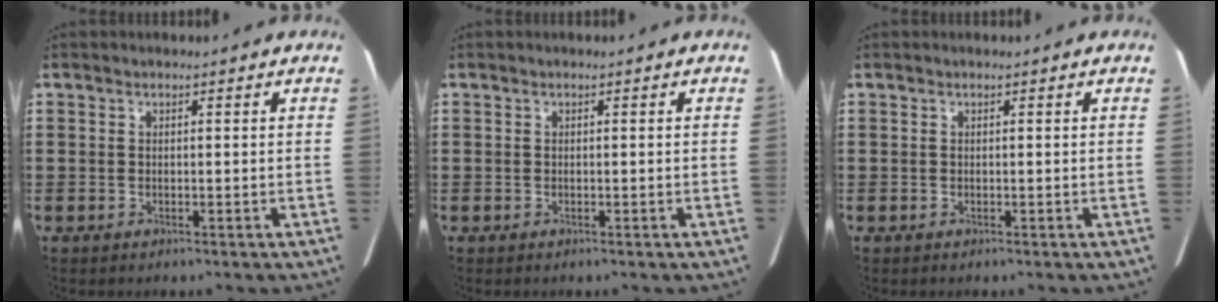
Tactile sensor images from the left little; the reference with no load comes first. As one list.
[{"total": 0.0}, {"total": 0.0}]